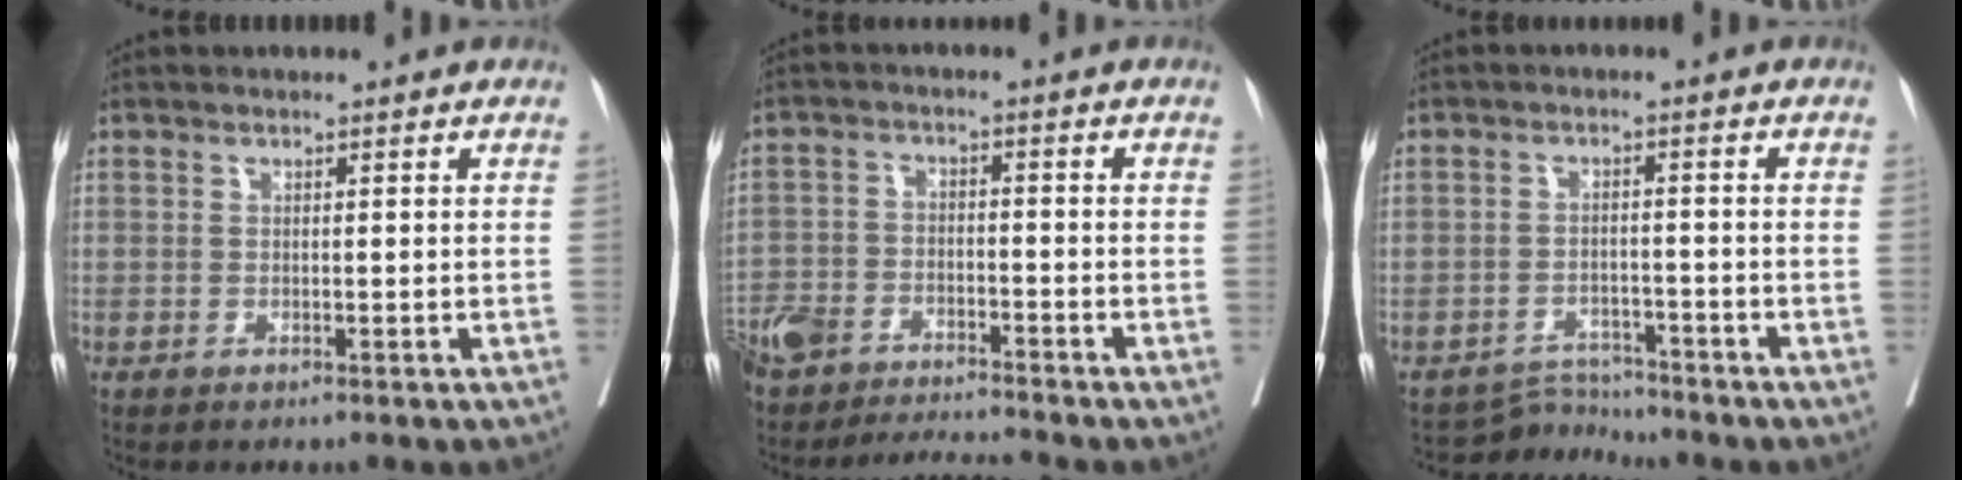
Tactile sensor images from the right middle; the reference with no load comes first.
{"total": 9.6, "force": [-9.1, 1.6, 2.8], "torque": [-0.053, 0.012, -0.159]}
{"total": 3.8, "force": [-3.5, -0.1, -1.5], "torque": [0.030, 0.001, -0.056]}